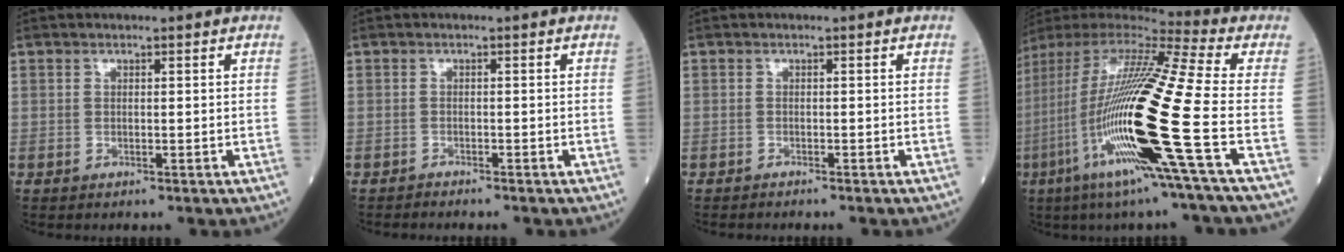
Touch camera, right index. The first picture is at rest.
{"total": 1.4, "force": [-1.4, 0.0, 0.2], "torque": [-0.009, -0.003, -0.023]}
{"total": 1.1, "force": [-1.1, -0.2, 0.3], "torque": [-0.004, 0.000, -0.013]}
{"total": 25.4, "force": [-6.8, -0.4, 24.4], "torque": [-0.496, -0.045, -0.148]}